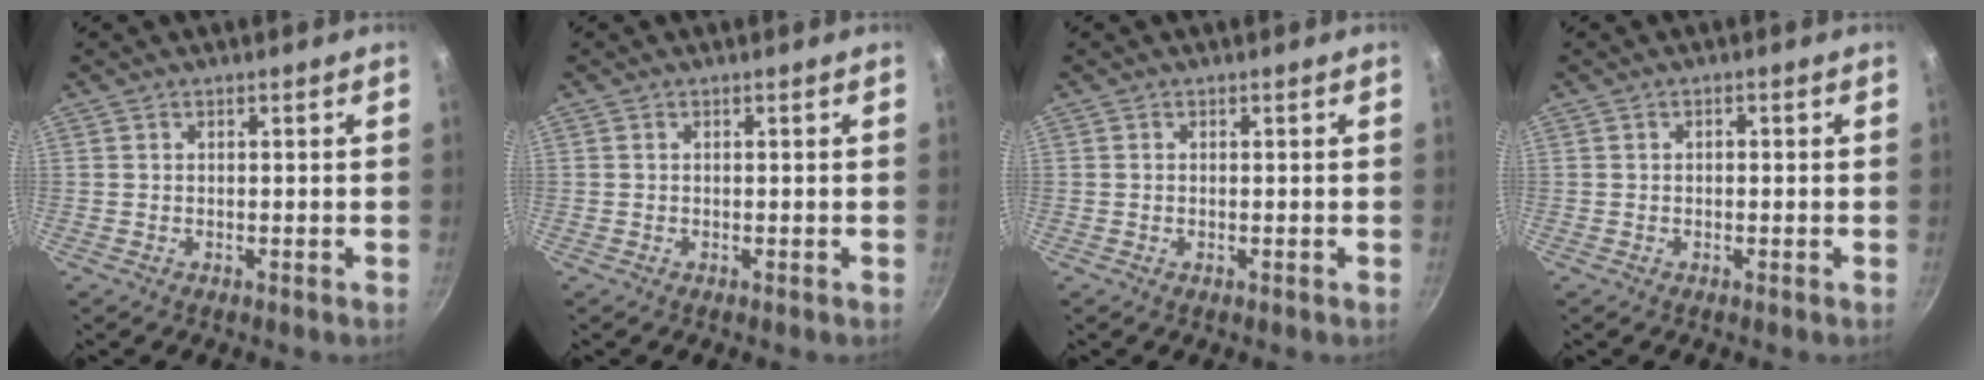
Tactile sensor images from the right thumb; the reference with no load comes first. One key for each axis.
{"total": 0.0}
{"total": 0.0}
{"total": 0.9, "fx": 0.0, "fy": 0.6, "fz": 0.7, "tx": -0.006, "ty": 0.004, "tz": 0.000}